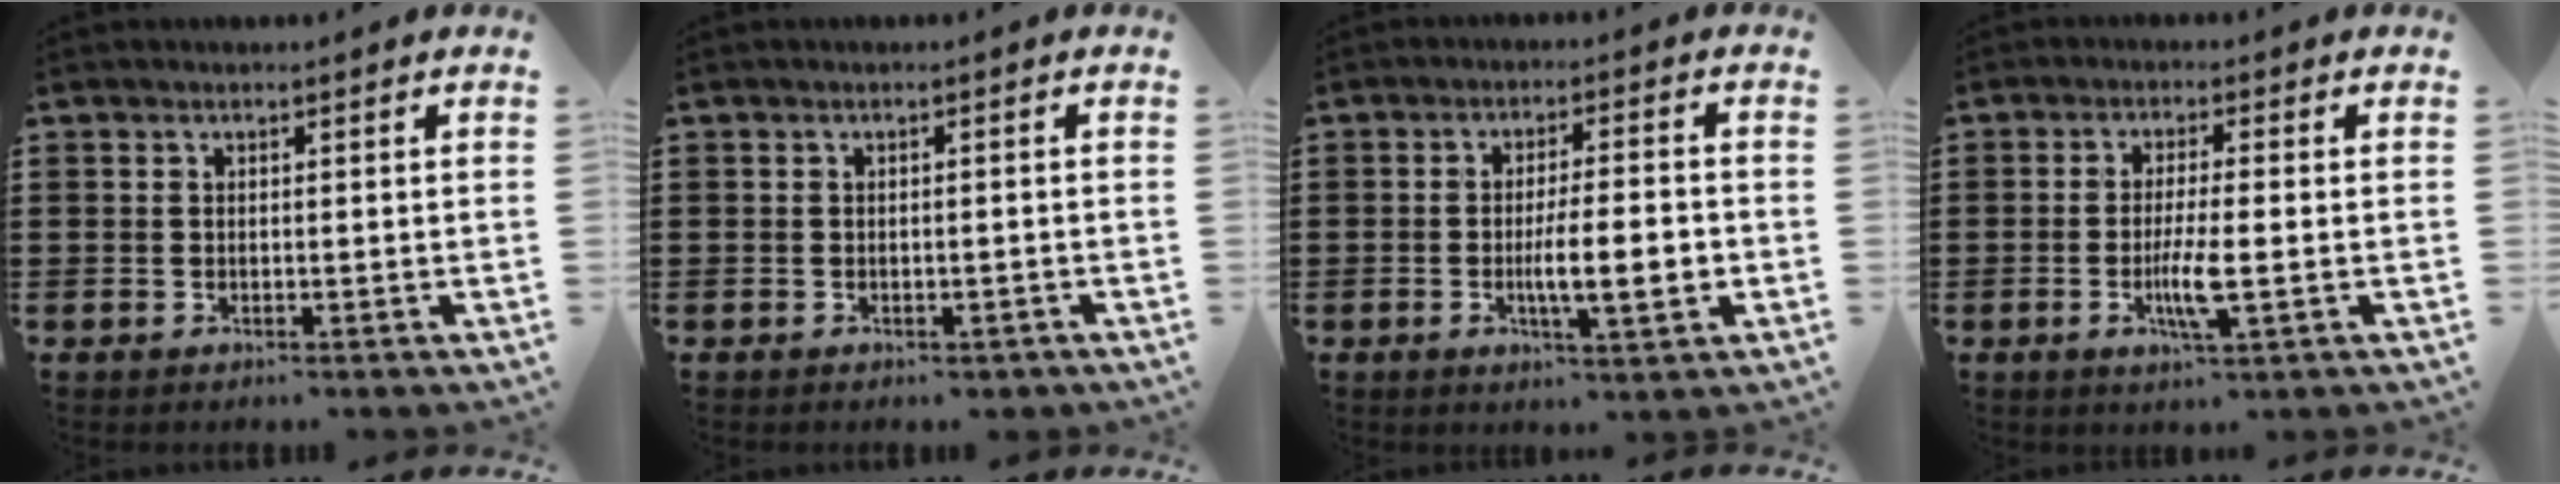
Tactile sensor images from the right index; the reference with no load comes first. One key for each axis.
{"total": 0.8, "fx": -0.7, "fy": 0.3, "fz": 0.3, "tx": -0.010, "ty": -0.003, "tz": -0.013}
{"total": 7.7, "fx": -1.6, "fy": 1.5, "fz": 7.4, "tx": -0.114, "ty": -0.005, "tz": -0.027}
{"total": 5.8, "fx": -1.6, "fy": 0.7, "fz": 5.5, "tx": -0.107, "ty": -0.013, "tz": -0.030}